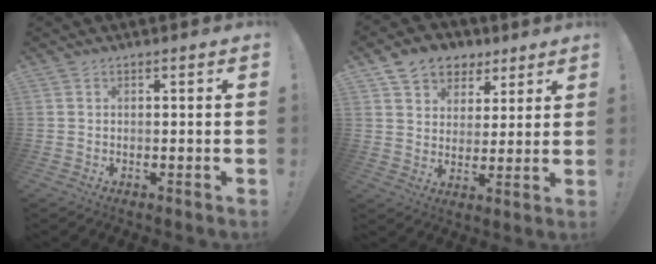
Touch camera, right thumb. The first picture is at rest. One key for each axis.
{"total": 9.5, "fx": 5.7, "fy": 7.3, "fz": 2.3, "tx": -0.031, "ty": -0.034, "tz": 0.112}